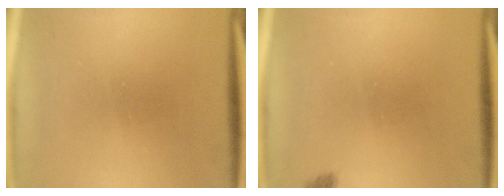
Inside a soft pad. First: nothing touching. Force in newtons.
{"total": 1.3}